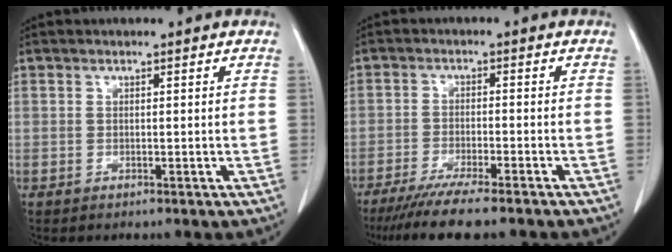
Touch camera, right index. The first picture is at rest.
{"total": 9.0, "force": [-7.4, 0.5, 5.2], "torque": [-0.078, -0.021, -0.117]}